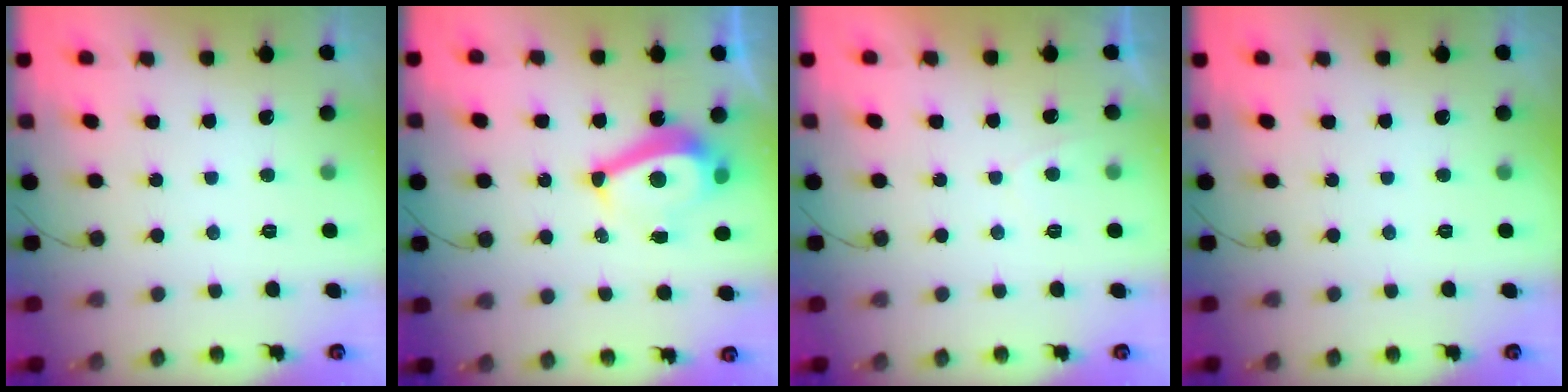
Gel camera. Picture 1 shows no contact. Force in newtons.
{"total": 7.8, "press": 7.4, "slide": 2.5}
{"total": 0.8, "press": 0.5, "slide": 0.6}
{"total": 0.0}